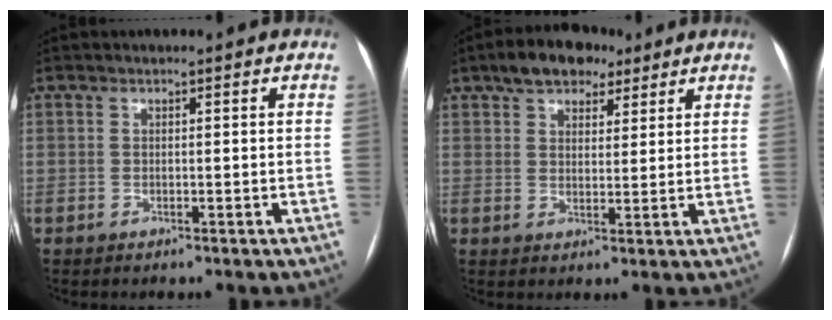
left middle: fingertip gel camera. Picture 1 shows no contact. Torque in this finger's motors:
{"motor_torque": [0.54, -0.49, 0.09, 0.05]}